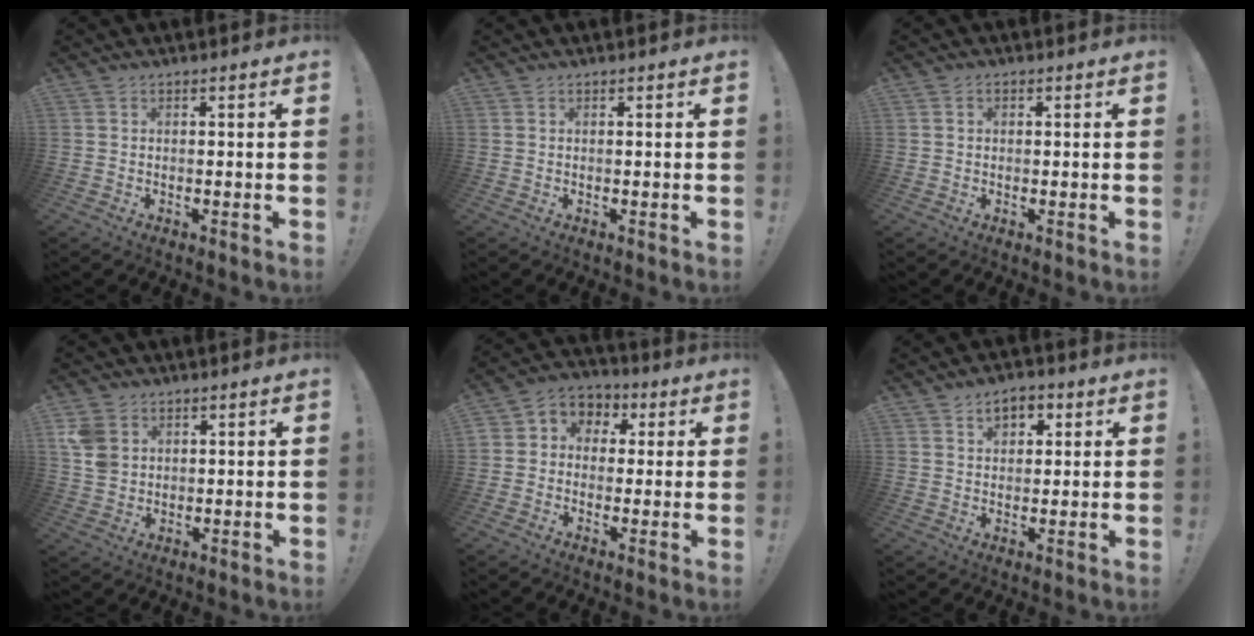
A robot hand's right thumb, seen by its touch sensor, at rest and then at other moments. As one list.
[{"total": 0.0}, {"total": 0.9, "force": [0.0, 0.9, 0.4], "torque": [0.001, -0.001, -0.001]}, {"total": 7.0, "force": [2.6, 5.6, 3.3], "torque": [-0.062, -0.005, 0.052]}, {"total": 6.1, "force": [-0.9, 5.8, 1.9], "torque": [-0.023, 0.007, -0.011]}, {"total": 5.9, "force": [2.7, 4.2, 3.2], "torque": [-0.033, -0.007, 0.046]}]